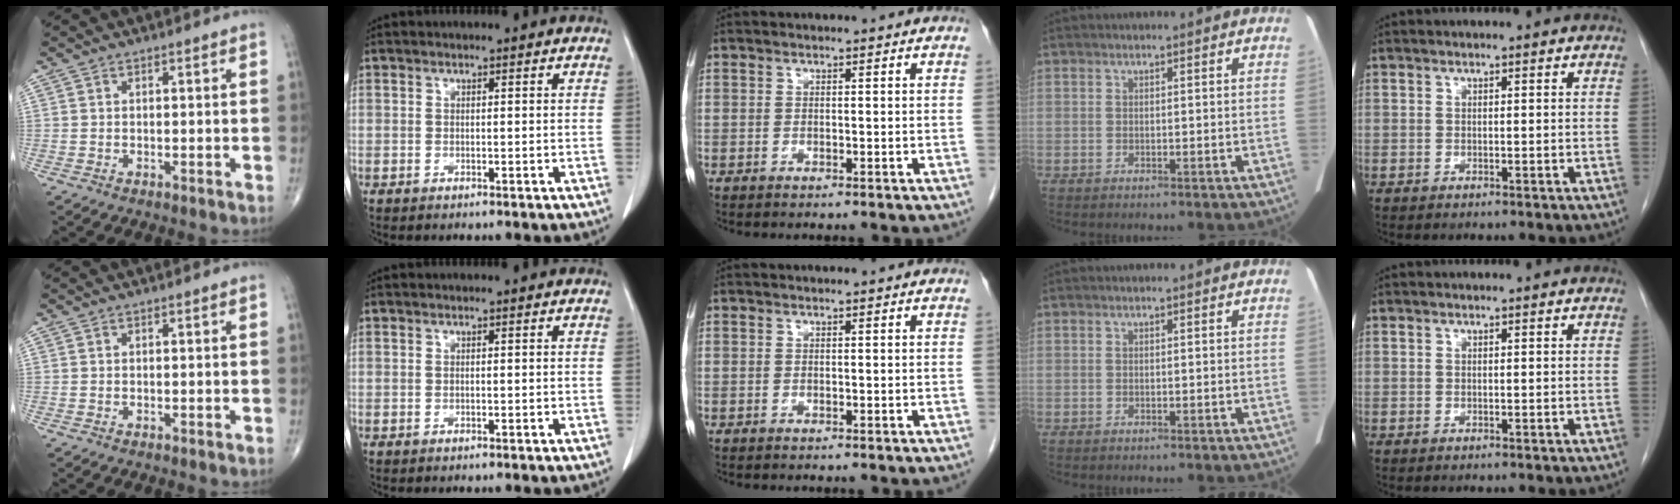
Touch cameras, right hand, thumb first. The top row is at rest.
{}